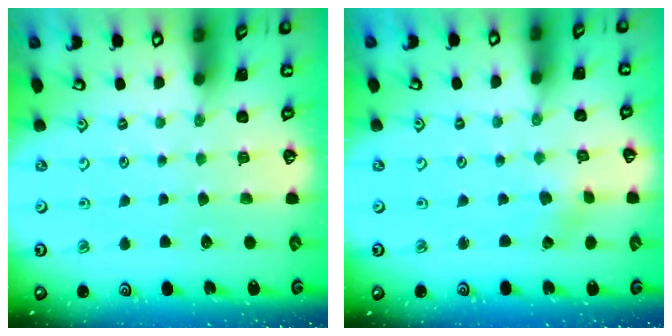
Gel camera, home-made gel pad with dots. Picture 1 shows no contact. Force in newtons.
{"total": 0.7, "press": 0.6, "slide": 0.2}